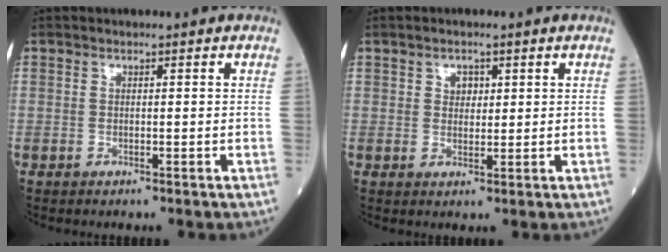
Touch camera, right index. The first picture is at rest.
{"total": 2.1, "force": [0.9, 1.4, 1.2], "torque": [-0.015, 0.001, 0.014]}